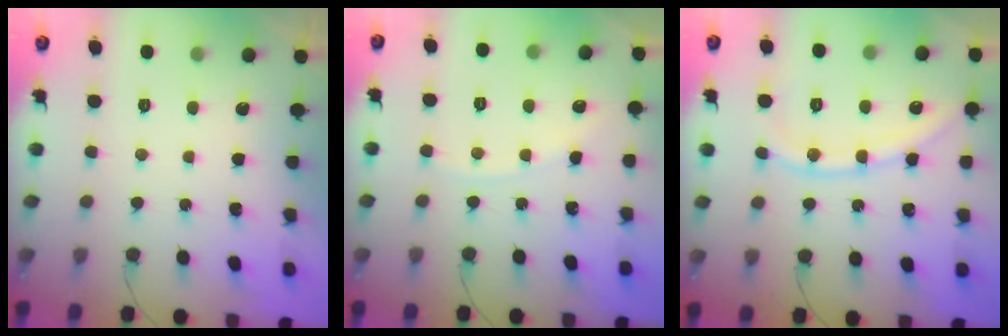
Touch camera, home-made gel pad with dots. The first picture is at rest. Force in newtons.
{"total": 3.1, "press": 3.1, "slide": 0.5}
{"total": 9.7, "press": 9.6, "slide": 1.4}